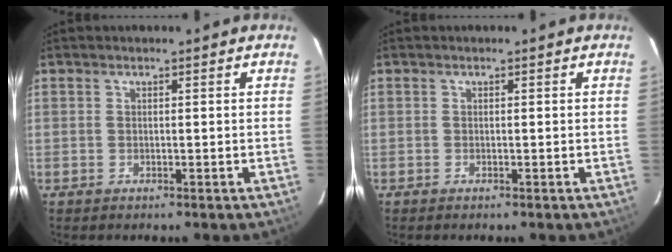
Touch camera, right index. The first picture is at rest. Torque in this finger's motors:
{"motor_torque": [-0.07, -0.04, 0.04, 0.01]}